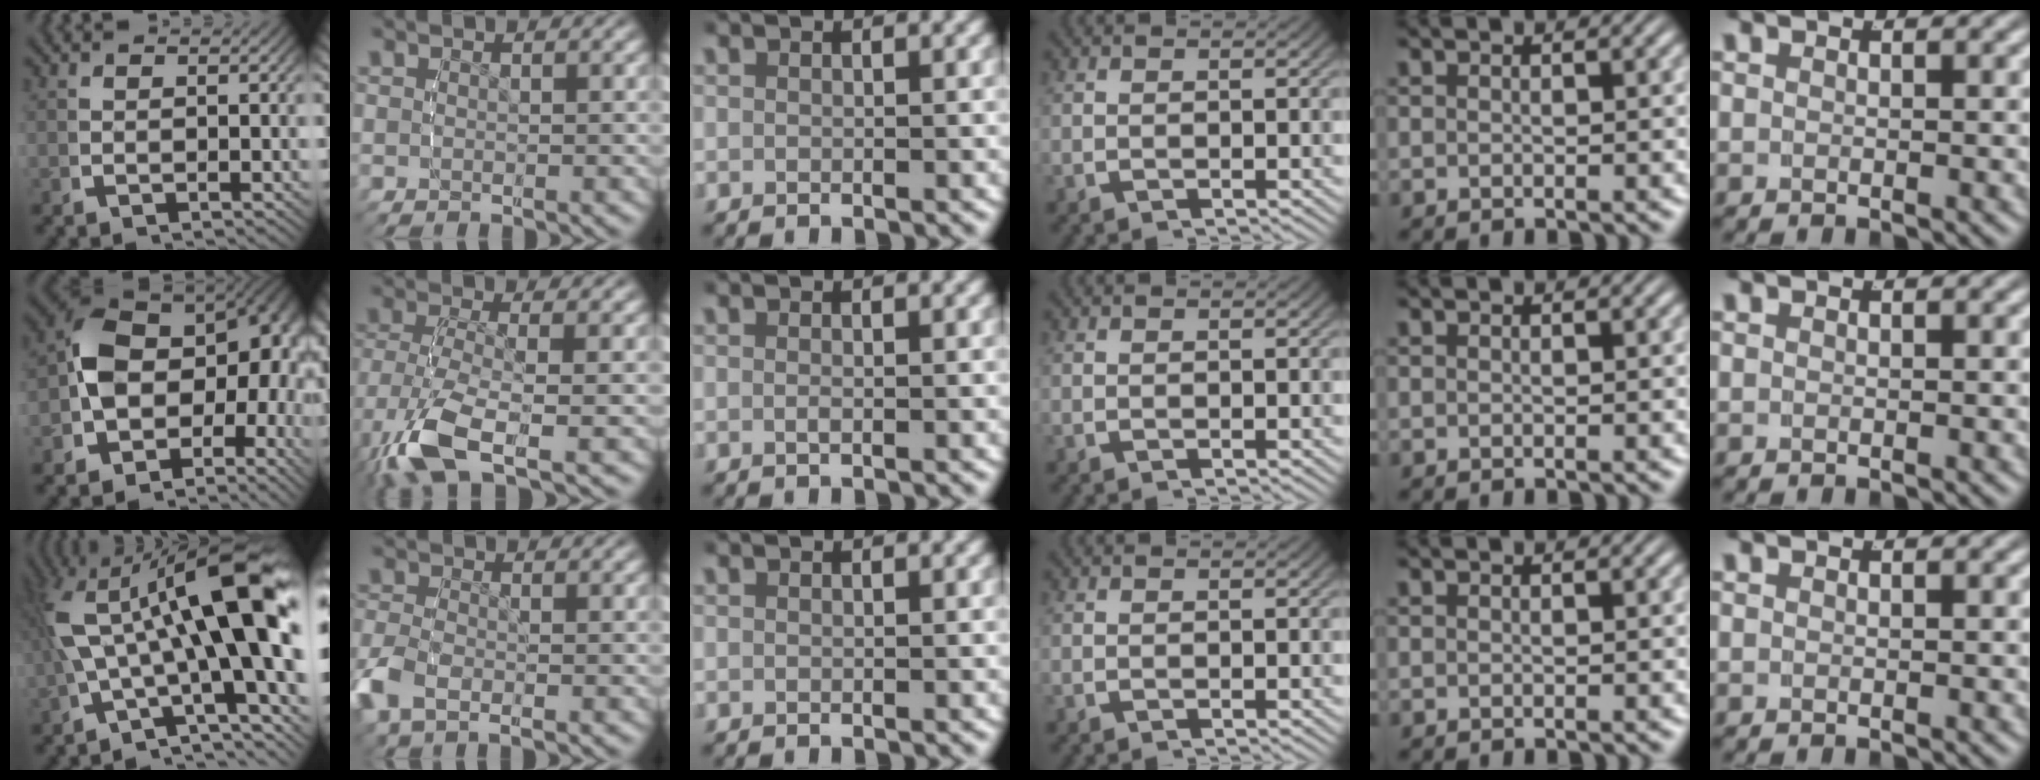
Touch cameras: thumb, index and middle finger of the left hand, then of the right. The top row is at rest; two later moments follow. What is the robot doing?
{"motion": "lift_and_place", "object": "button"}